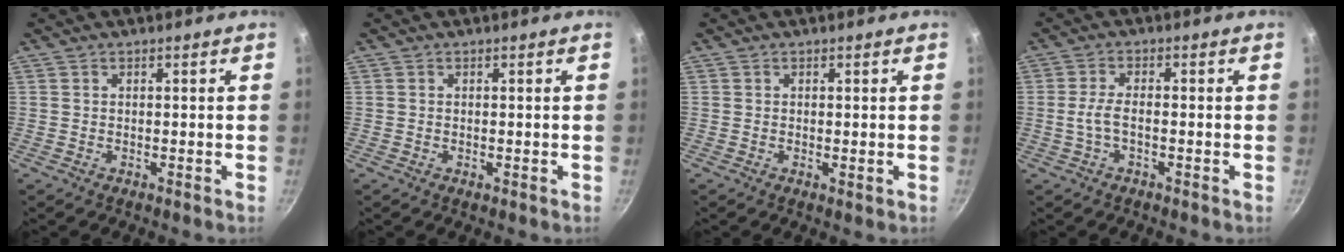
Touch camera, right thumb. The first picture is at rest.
{"total": 0.0}
{"total": 0.6, "force": [0.1, 0.3, 0.5], "torque": [-0.009, -0.003, 0.001]}
{"total": 3.8, "force": [-1.0, 1.5, 3.3], "torque": [-0.070, 0.014, -0.024]}